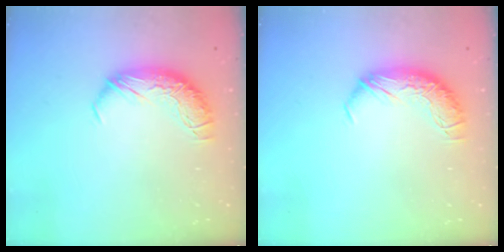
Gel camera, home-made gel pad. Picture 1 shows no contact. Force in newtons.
{"total": 0.0}